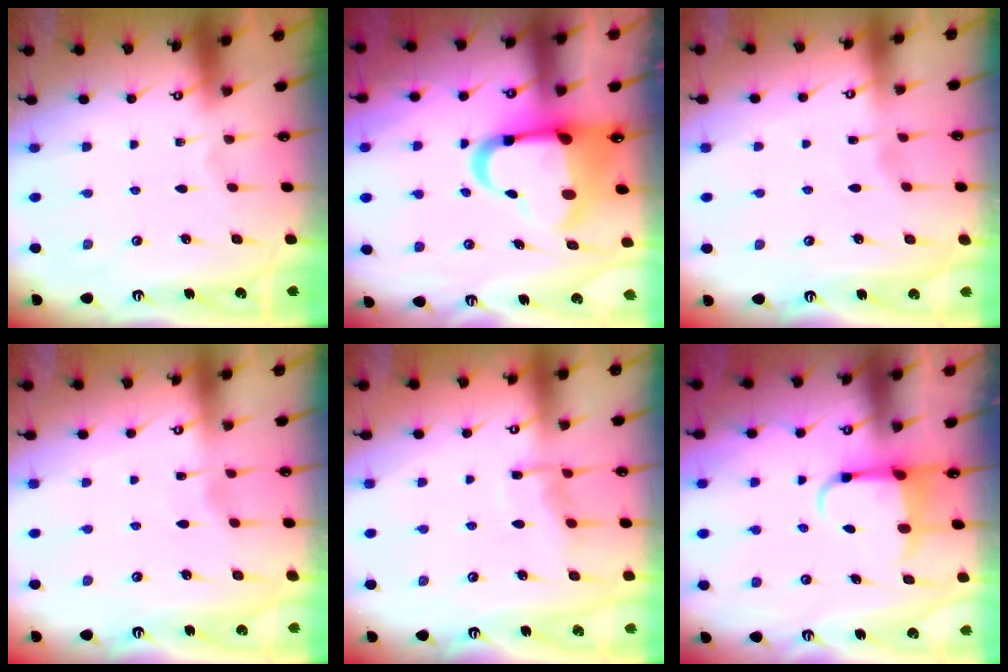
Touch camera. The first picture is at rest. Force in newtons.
{"total": 13.1, "press": 13.0, "slide": 2.0}
{"total": 2.0, "press": 2.0, "slide": 0.3}
{"total": 2.0, "press": 2.0, "slide": 0.3}
{"total": 7.4, "press": 7.4, "slide": 0.7}
{"total": 3.9, "press": 3.8, "slide": 1.1}